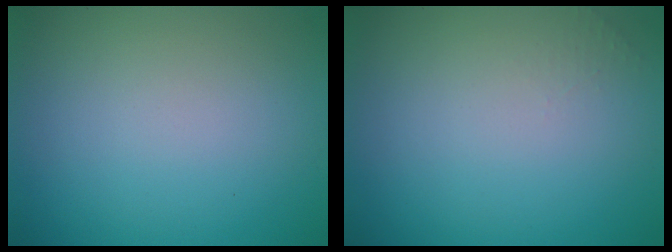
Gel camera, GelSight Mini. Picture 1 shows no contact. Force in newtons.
{"total": 0.7, "press": 0.7, "slide": 0.1}